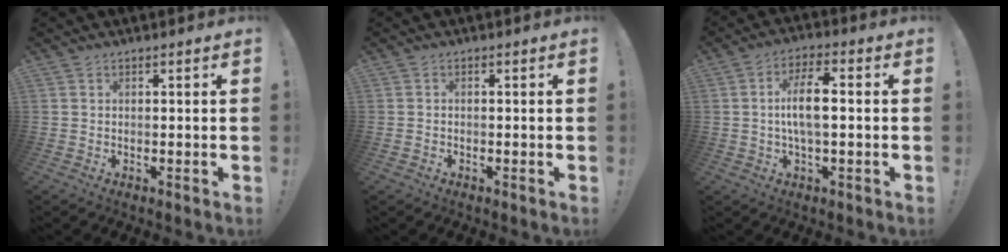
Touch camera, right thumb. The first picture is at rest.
{"total": 0.8, "force": [-0.7, 0.4, 0.0], "torque": [0.001, 0.003, -0.011]}
{"total": 9.5, "force": [0.1, 3.3, 8.9], "torque": [-0.162, 0.007, -0.002]}